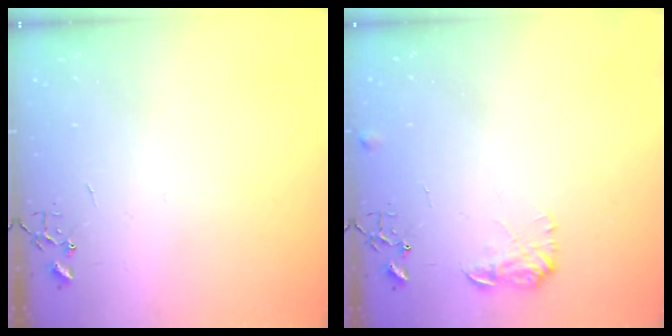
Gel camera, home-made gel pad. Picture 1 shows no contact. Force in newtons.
{"total": 8.2, "press": 8.2, "slide": 0.4}